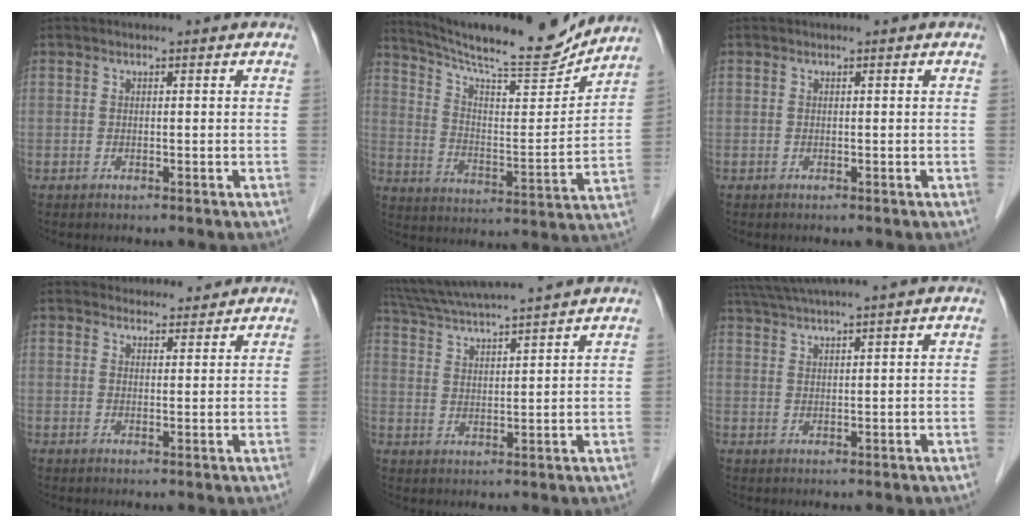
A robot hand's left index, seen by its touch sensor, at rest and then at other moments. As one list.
[{"total": 18.1, "force": [17.0, 0.8, 6.1], "torque": [-0.114, -0.032, 0.261]}, {"total": 0.0}, {"total": 4.0, "force": [3.8, 1.3, 0.1], "torque": [0.003, 0.007, 0.049]}, {"total": 13.5, "force": [12.1, -0.8, 6.0], "torque": [-0.116, 0.027, 0.193]}, {"total": 8.9, "force": [7.7, -1.5, 4.1], "torque": [-0.072, 0.029, 0.120]}]